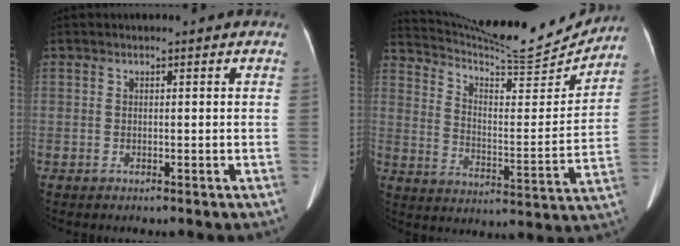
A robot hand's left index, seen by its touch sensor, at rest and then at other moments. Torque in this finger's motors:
{"motor_torque": [0.69, -1.25, 0.02, 0.04]}